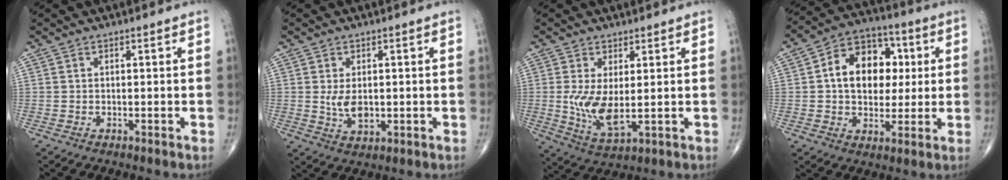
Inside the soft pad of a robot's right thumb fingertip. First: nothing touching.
{"total": 4.8, "force": [0.1, 2.8, 3.8], "torque": [-0.063, -0.010, 0.010]}
{"total": 7.9, "force": [0.2, 3.2, 7.2], "torque": [-0.145, -0.024, 0.015]}
{"total": 14.4, "force": [2.0, 10.4, 9.8], "torque": [-0.107, 0.016, 0.026]}